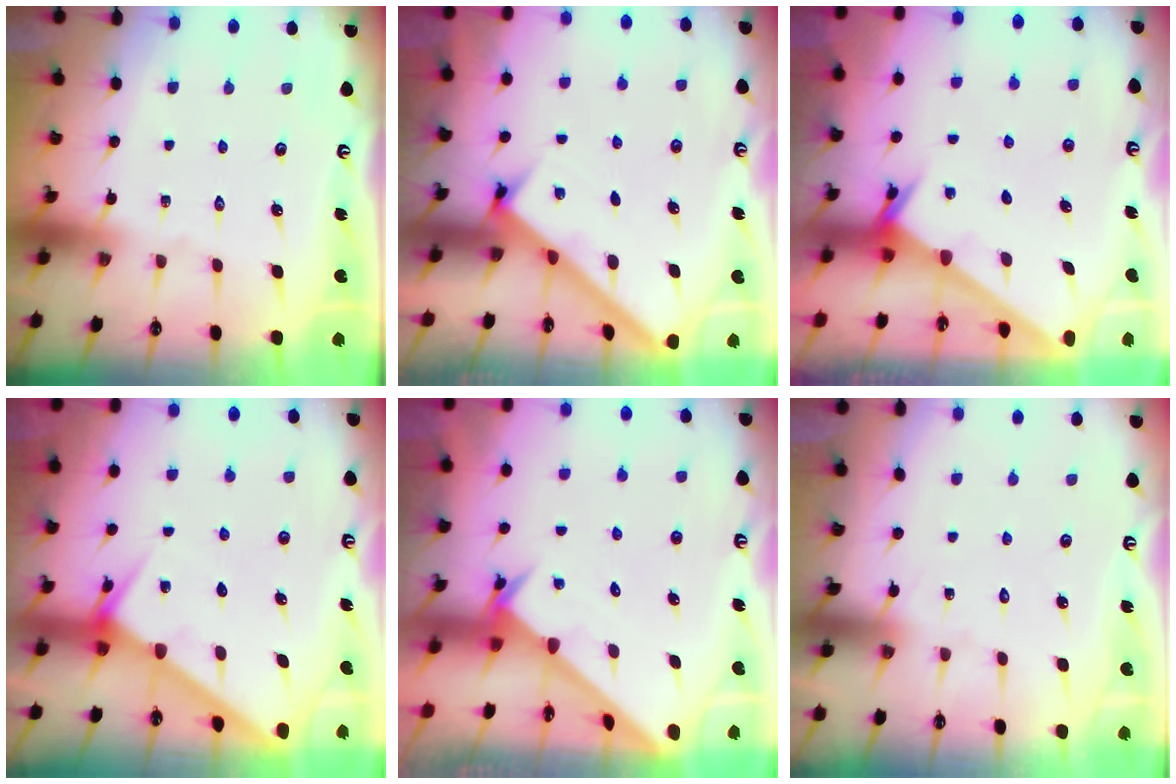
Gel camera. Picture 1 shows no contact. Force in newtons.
{"total": 2.6, "press": 2.6, "slide": 0.3}
{"total": 2.6, "press": 2.6, "slide": 0.2}
{"total": 3.3, "press": 3.3, "slide": 0.4}
{"total": 2.5, "press": 2.5, "slide": 0.2}
{"total": 4.7, "press": 4.7, "slide": 0.4}